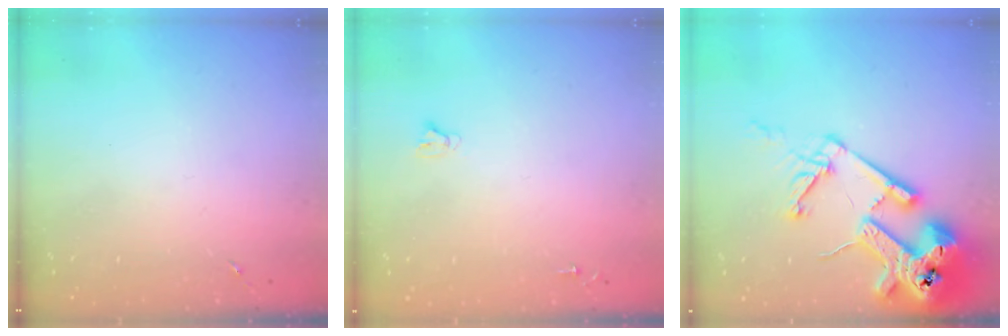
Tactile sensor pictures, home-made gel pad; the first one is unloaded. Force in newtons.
{"total": 2.4, "press": 2.4, "slide": 0.2}
{"total": 21.7, "press": 21.5, "slide": 2.7}